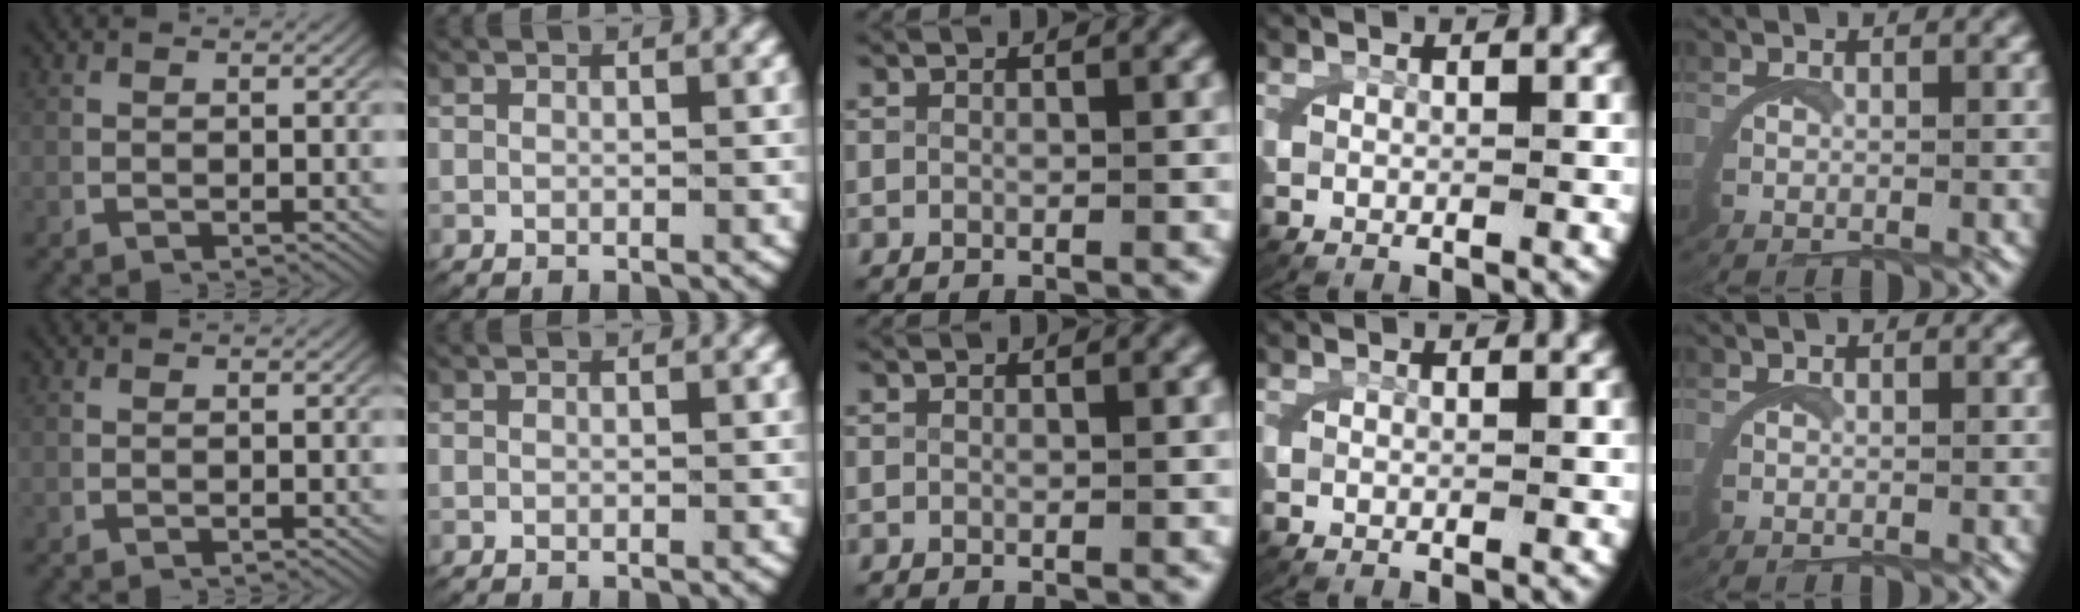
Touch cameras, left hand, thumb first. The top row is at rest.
{}